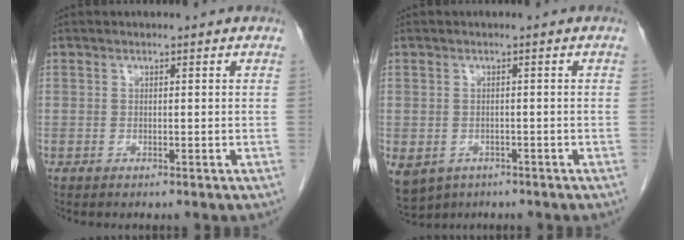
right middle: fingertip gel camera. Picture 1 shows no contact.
{"total": 12.9, "force": [-6.8, 9.7, 5.1], "torque": [-0.156, -0.021, -0.084]}